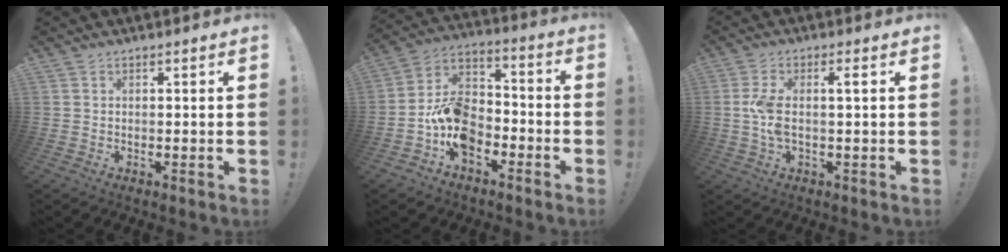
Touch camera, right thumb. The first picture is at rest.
{"total": 12.8, "force": [-6.3, 8.8, 6.9], "torque": [-0.141, 0.035, -0.112]}
{"total": 6.4, "force": [0.1, 1.6, 6.2], "torque": [-0.132, -0.004, -0.005]}